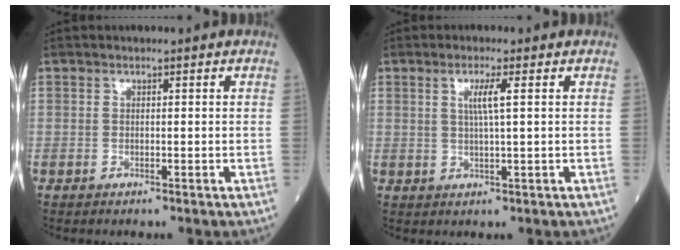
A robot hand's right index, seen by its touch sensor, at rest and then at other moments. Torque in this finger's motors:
{"motor_torque": [0.12, 0.03, 0.06, 0.03]}